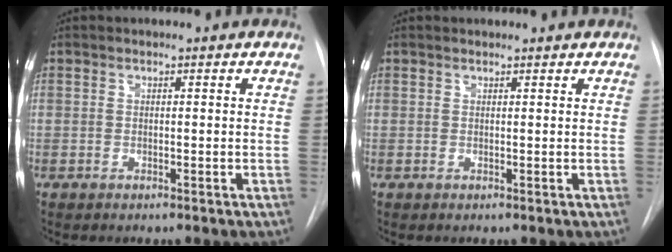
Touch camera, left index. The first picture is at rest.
{"total": 0.9, "force": [0.9, 0.0, 0.1], "torque": [-0.008, 0.009, 0.011]}